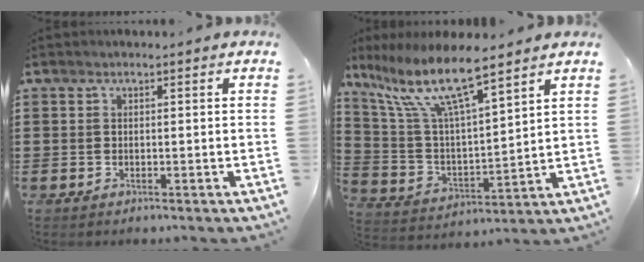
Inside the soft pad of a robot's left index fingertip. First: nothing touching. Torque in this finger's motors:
{"motor_torque": [1.96, -0.17, 1.05, 0.18]}